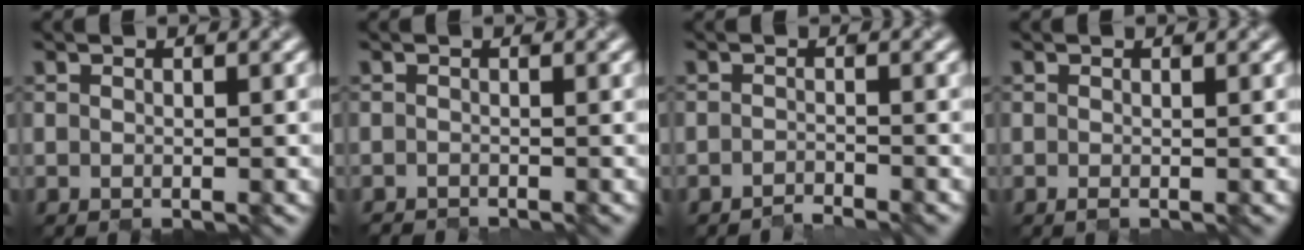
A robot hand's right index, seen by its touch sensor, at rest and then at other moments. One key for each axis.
{"total": 0.5, "fx": -0.4, "fy": 0.0, "fz": -0.3, "tx": 0.010, "ty": -0.002, "tz": -0.011}
{"total": 1.3, "fx": -1.2, "fy": -0.2, "fz": -0.3, "tx": 0.007, "ty": -0.008, "tz": -0.031}
{"total": 0.0}